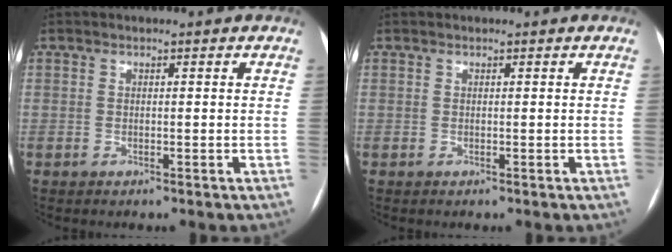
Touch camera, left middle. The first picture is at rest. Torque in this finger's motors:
{"motor_torque": [-0.05, 0.03, 0.01, -0.01]}